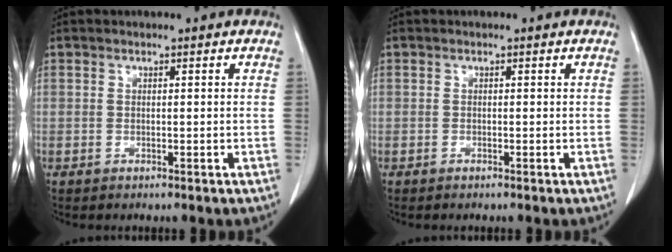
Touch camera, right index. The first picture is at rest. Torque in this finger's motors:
{"motor_torque": [-0.02, 0.20, 0.00, -0.01]}